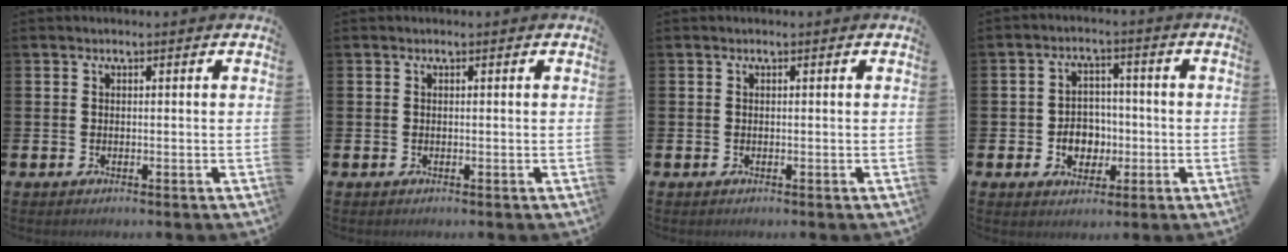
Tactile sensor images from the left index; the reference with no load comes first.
{"total": 0.0}
{"total": 0.0}
{"total": 4.6, "force": [-1.0, 4.0, 1.9], "torque": [-0.027, 0.001, -0.027]}